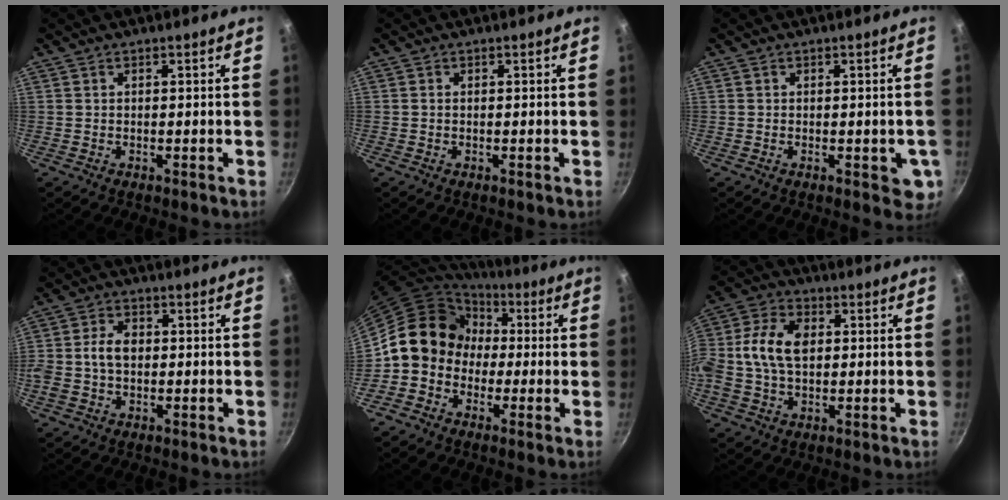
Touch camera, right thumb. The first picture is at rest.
{"total": 0.0}
{"total": 4.7, "force": [-1.0, 2.4, 3.9], "torque": [-0.029, -0.003, -0.014]}
{"total": 7.6, "force": [0.0, 5.4, 5.3], "torque": [-0.093, 0.018, -0.011]}
{"total": 12.8, "force": [-0.4, 11.4, 5.8], "torque": [-0.055, 0.036, -0.026]}
{"total": 11.7, "force": [1.0, 7.7, 8.8], "torque": [-0.164, 0.020, 0.001]}